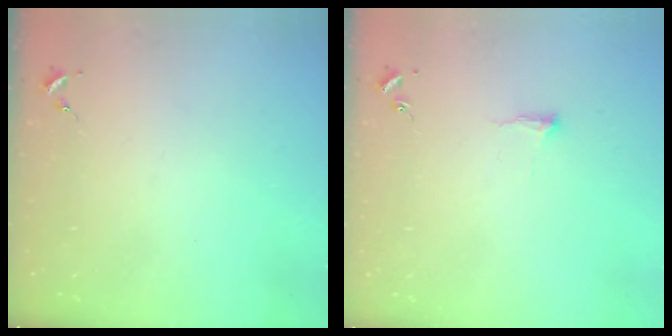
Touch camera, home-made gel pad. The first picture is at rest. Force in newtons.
{"total": 4.6, "press": 4.5, "slide": 0.7}